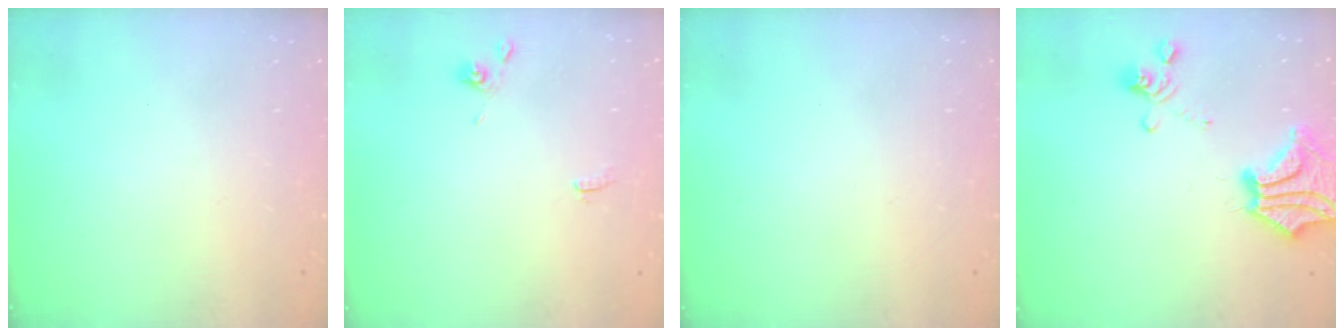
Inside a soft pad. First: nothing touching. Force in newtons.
{"total": 0.6, "press": 0.5, "slide": 0.3}
{"total": 0.0}
{"total": 6.3, "press": 5.4, "slide": 3.2}